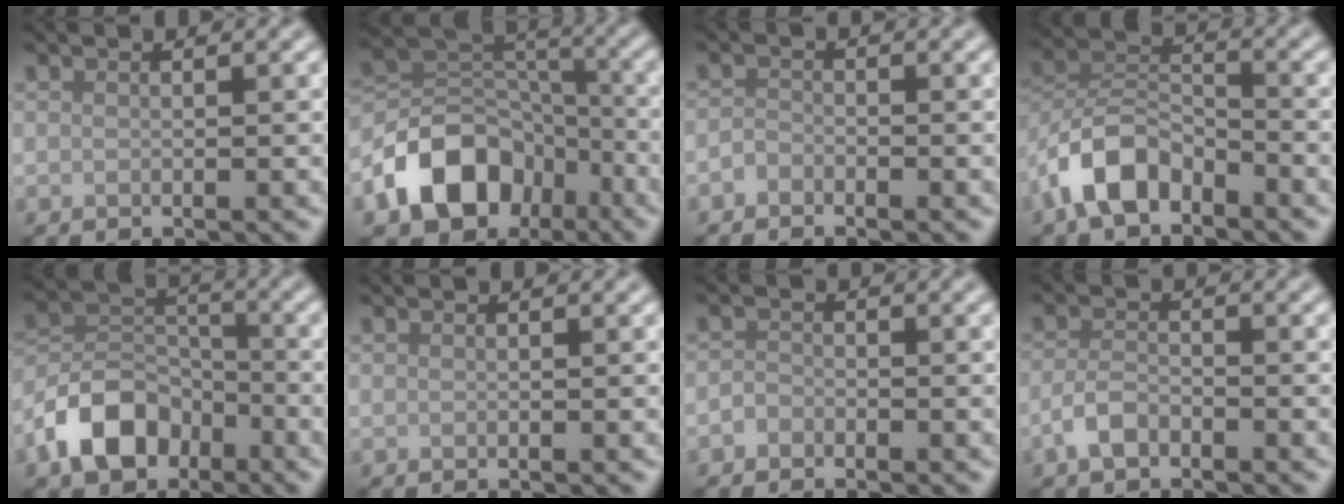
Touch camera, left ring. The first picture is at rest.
{"total": 9.8, "force": [-5.0, 7.0, 4.6], "torque": [-0.074, 0.000, -0.094]}
{"total": 1.1, "force": [-0.9, 0.6, 0.2], "torque": [-0.002, 0.004, -0.021]}
{"total": 6.0, "force": [-3.9, 3.1, 3.3], "torque": [-0.063, 0.006, -0.086]}
{"total": 7.1, "force": [-4.1, 4.7, 3.6], "torque": [-0.061, -0.001, -0.087]}
{"total": 0.0}
{"total": 1.1, "force": [-0.8, 0.7, 0.2], "torque": [-0.001, 0.003, -0.019]}
{"total": 2.3, "force": [-1.6, 1.1, 1.4], "torque": [-0.030, 0.003, -0.037]}